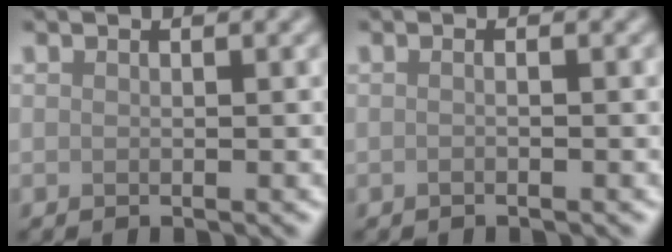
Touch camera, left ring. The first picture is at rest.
{"total": 0.8, "force": [-0.1, 0.3, 0.7], "torque": [-0.010, -0.007, -0.008]}